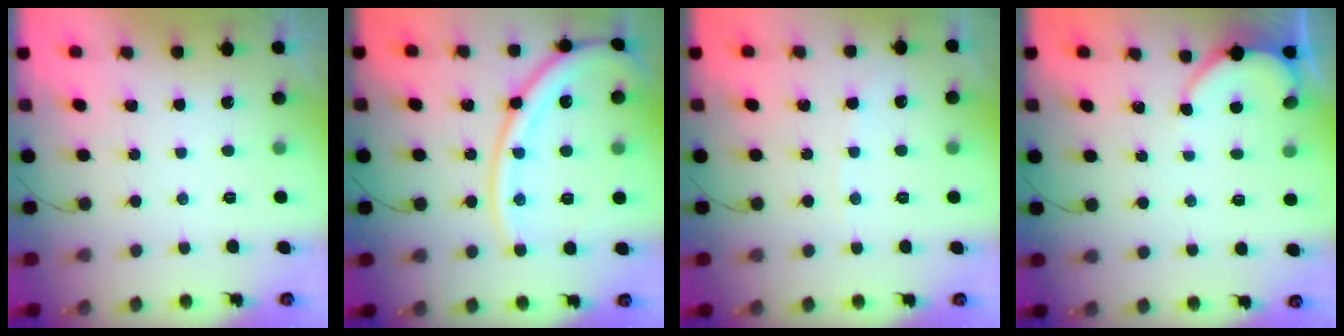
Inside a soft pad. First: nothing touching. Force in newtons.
{"total": 16.8, "press": 16.7, "slide": 2.1}
{"total": 3.3, "press": 3.3, "slide": 0.3}
{"total": 2.9, "press": 2.8, "slide": 0.4}